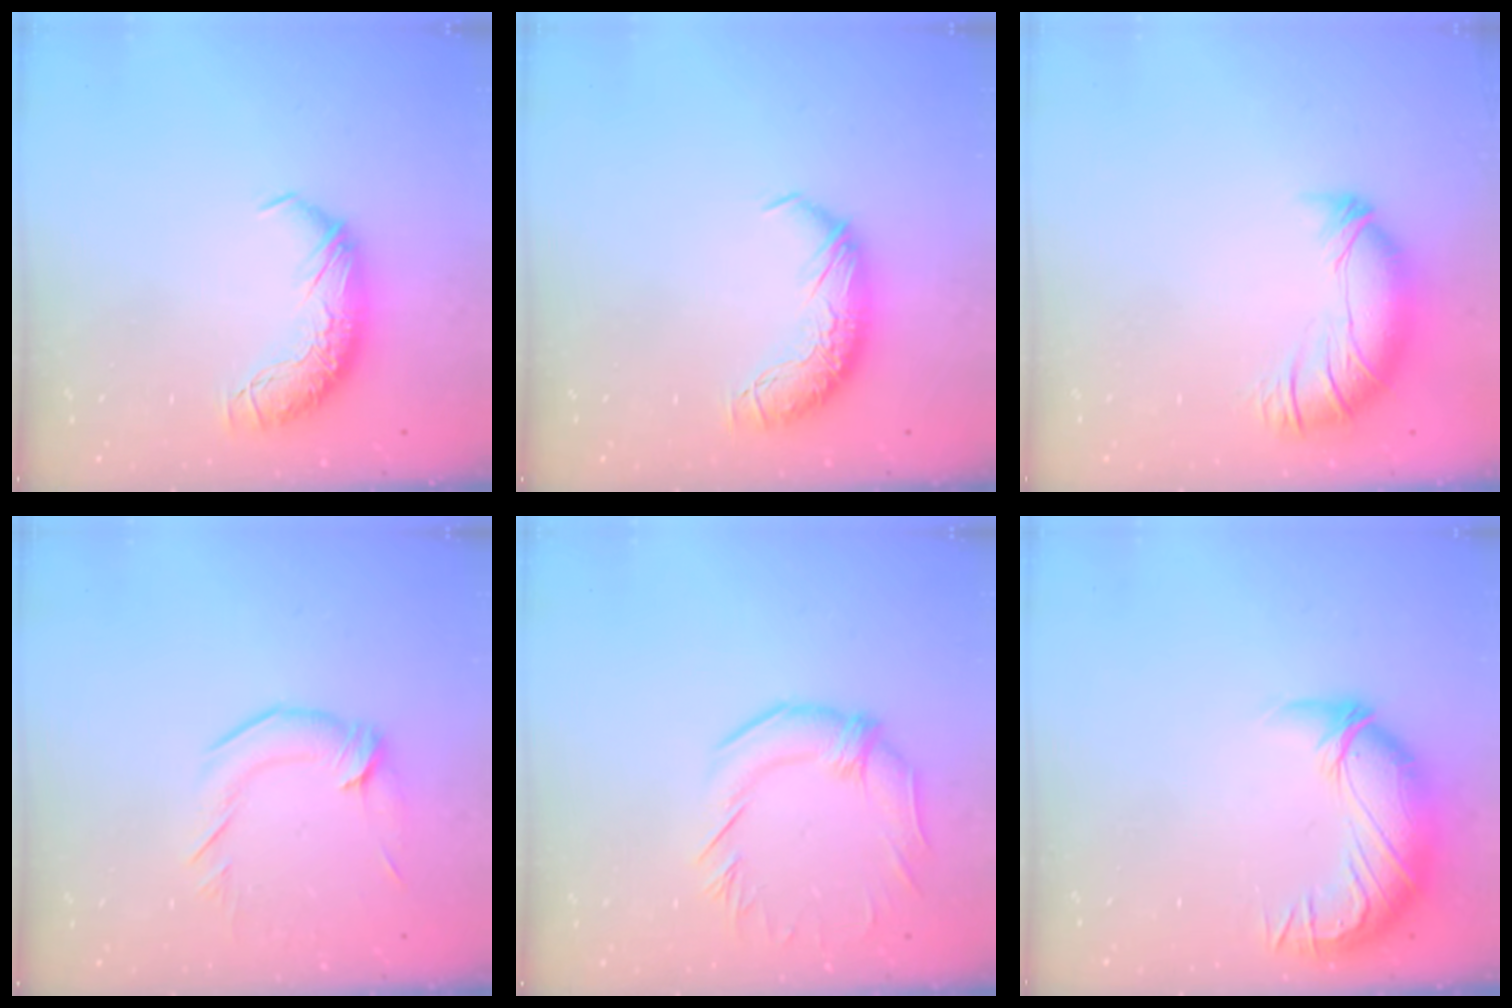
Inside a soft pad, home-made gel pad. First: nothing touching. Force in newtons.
{"total": 0.0}
{"total": 3.8, "press": 2.8, "slide": 2.6}
{"total": 0.9, "press": 0.7, "slide": 0.6}
{"total": 1.1, "press": 0.5, "slide": 1.0}
{"total": 2.8, "press": 0.5, "slide": 2.8}